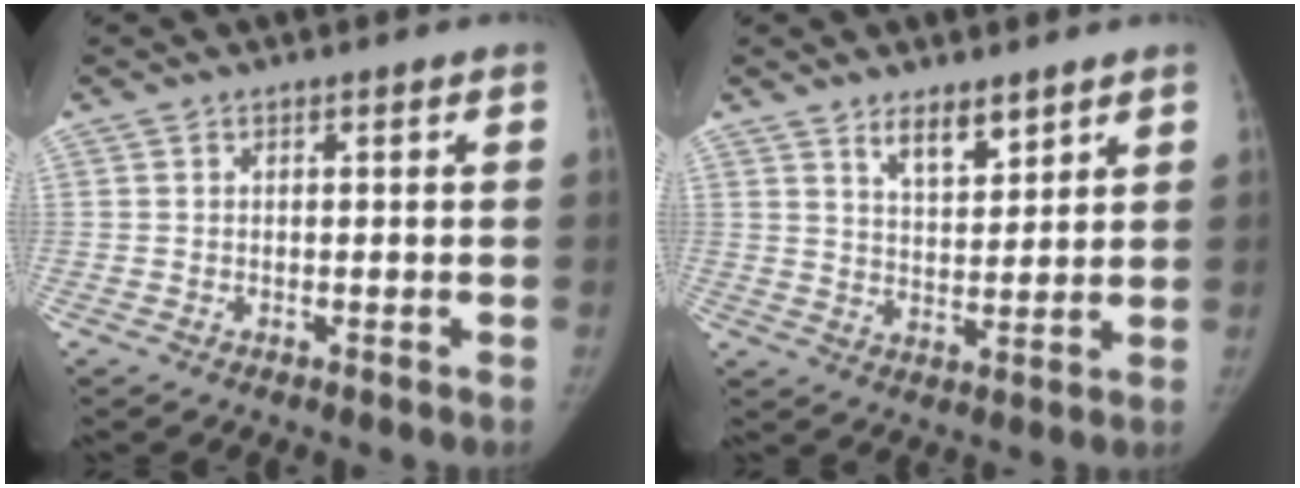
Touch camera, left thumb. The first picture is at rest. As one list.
[{"total": 6.3, "force": [4.5, 2.5, 3.6], "torque": [-0.037, -0.037, 0.080]}]